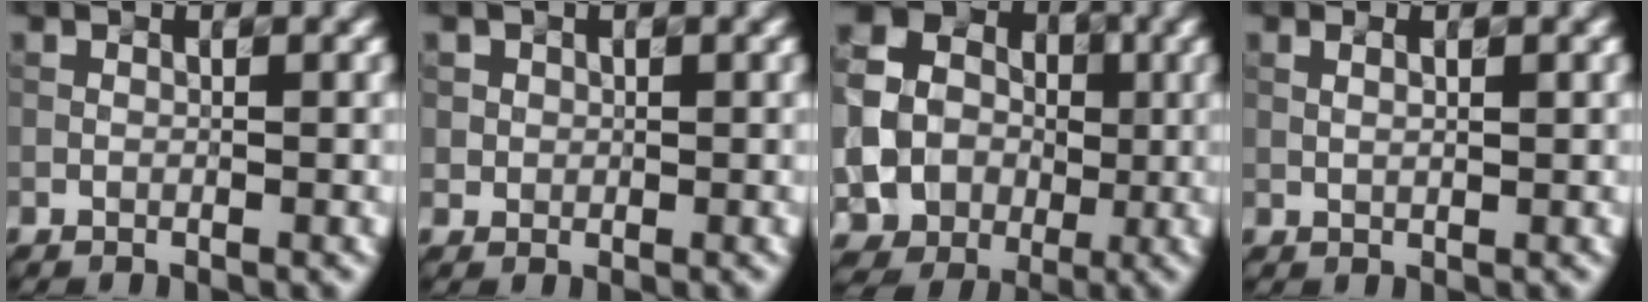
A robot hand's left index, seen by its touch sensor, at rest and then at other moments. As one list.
[{"total": 1.0, "force": [0.4, 0.9, -0.4], "torque": [0.010, 0.002, 0.008]}, {"total": 14.5, "force": [-1.2, 13.9, 4.3], "torque": [-0.140, -0.006, -0.038]}, {"total": 1.1, "force": [0.6, 0.3, 0.8], "torque": [-0.008, -0.001, 0.008]}]